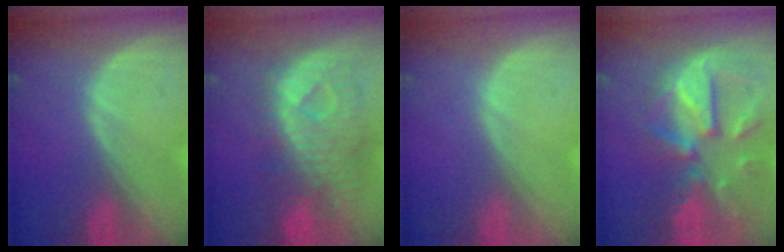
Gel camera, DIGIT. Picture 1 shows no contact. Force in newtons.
{"total": 10.7, "press": 9.5, "slide": 4.9}
{"total": 0.0}
{"total": 11.9, "press": 10.4, "slide": 5.7}